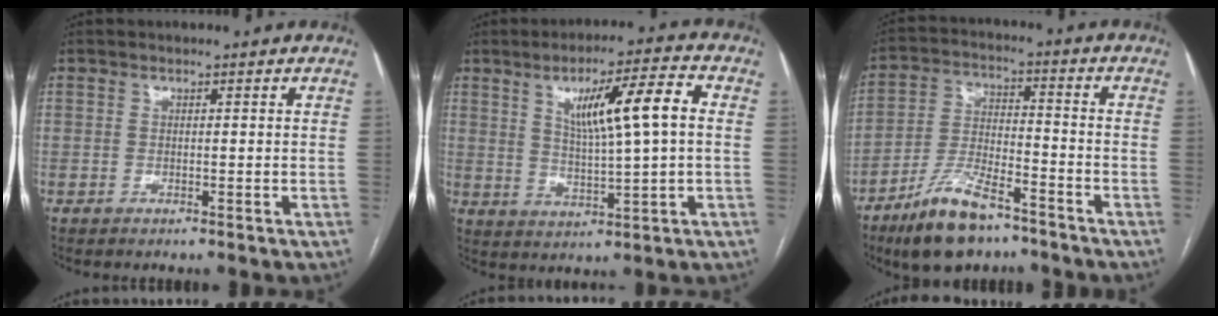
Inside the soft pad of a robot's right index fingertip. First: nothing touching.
{"total": 10.8, "force": [2.6, 0.9, 10.4], "torque": [-0.170, 0.010, 0.046]}
{"total": 11.6, "force": [-8.2, 3.5, 7.4], "torque": [-0.153, -0.012, -0.149]}